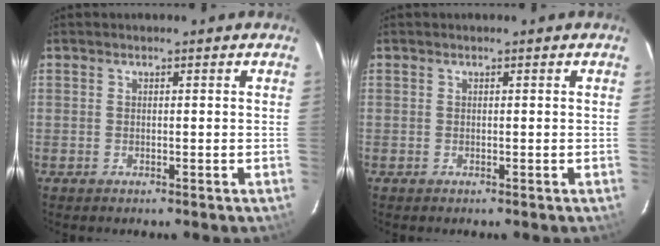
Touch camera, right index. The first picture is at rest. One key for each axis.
{"total": 0.0}